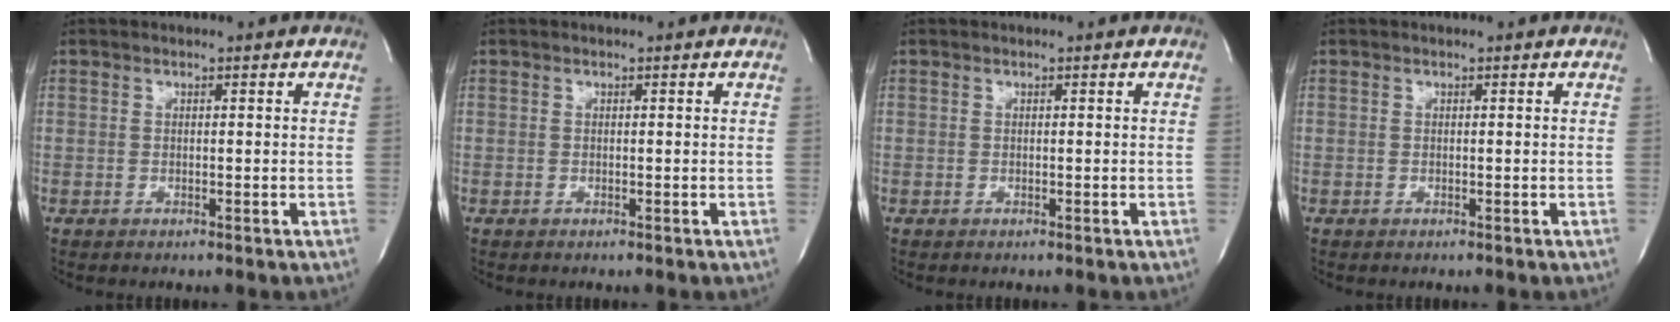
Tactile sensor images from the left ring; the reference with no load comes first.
{"total": 0.0}
{"total": 0.0}
{"total": 0.0}